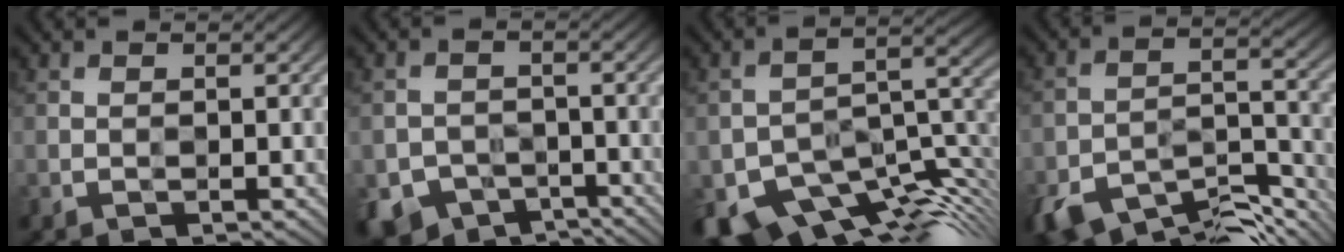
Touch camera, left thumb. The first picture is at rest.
{"total": 5.6, "force": [-4.2, 3.7, 0.9], "torque": [-0.019, -0.009, -0.071]}
{"total": 12.8, "force": [-9.8, 4.6, 6.9], "torque": [-0.120, -0.022, -0.148]}
{"total": 11.0, "force": [-9.3, 3.6, 4.7], "torque": [-0.084, -0.010, -0.158]}